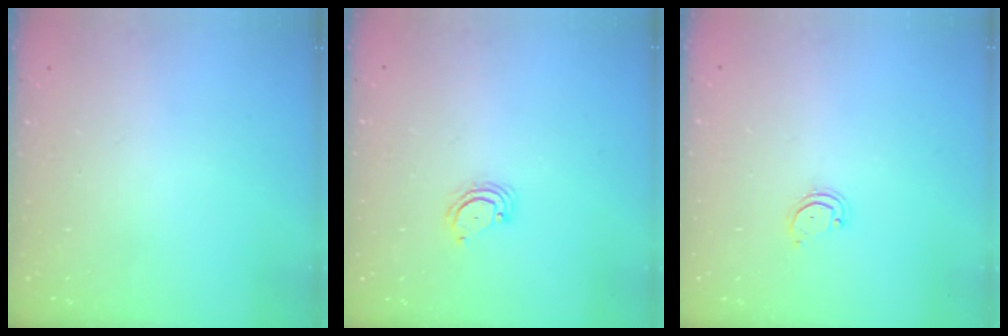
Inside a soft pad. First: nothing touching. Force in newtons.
{"total": 2.3, "press": 2.3, "slide": 0.2}
{"total": 2.6, "press": 2.6, "slide": 0.2}